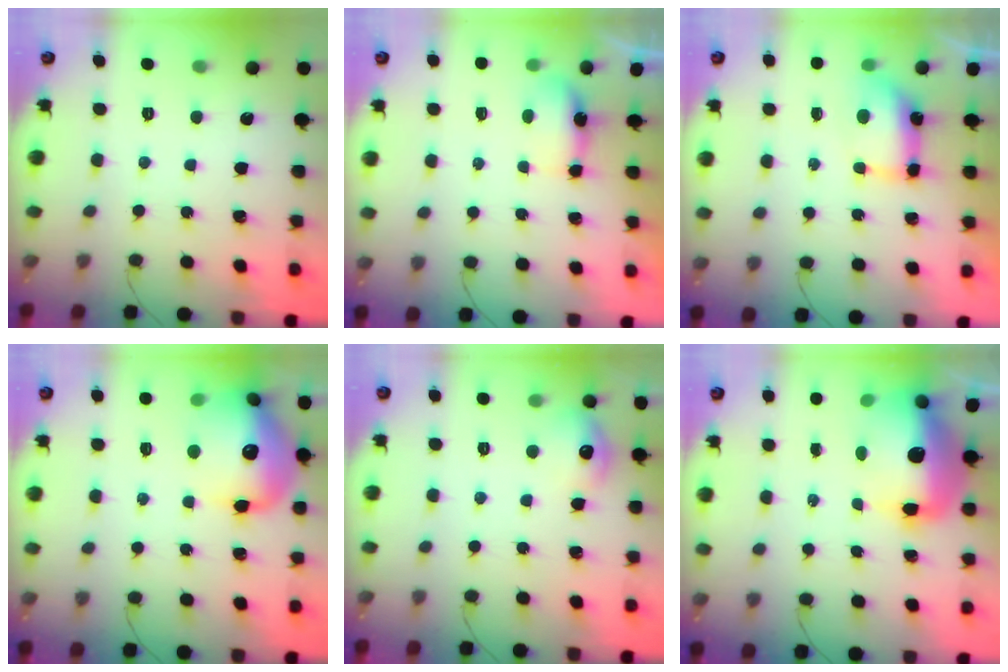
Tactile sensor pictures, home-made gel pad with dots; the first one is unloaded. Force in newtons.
{"total": 6.0, "press": 5.1, "slide": 3.2}
{"total": 7.1, "press": 7.1, "slide": 0.5}
{"total": 18.7, "press": 18.5, "slide": 2.3}
{"total": 9.3, "press": 9.3, "slide": 0.3}
{"total": 15.9, "press": 15.4, "slide": 3.8}